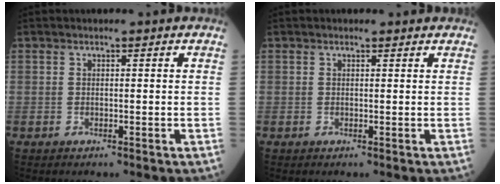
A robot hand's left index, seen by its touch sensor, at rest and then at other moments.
{"total": 0.7, "force": [0.6, 0.4, 0.1], "torque": [-0.011, 0.001, 0.004]}